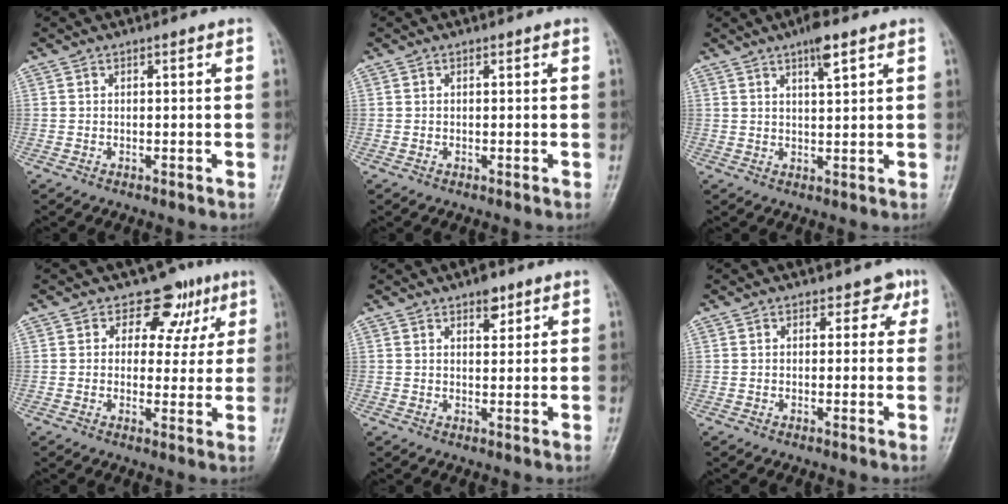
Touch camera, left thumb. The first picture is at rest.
{"total": 0.0}
{"total": 4.6, "force": [2.8, 1.0, 3.5], "torque": [-0.058, -0.009, 0.046]}
{"total": 8.1, "force": [4.3, 6.1, 3.2], "torque": [0.009, -0.009, 0.053]}
{"total": 3.6, "force": [2.3, 1.8, 2.0], "torque": [-0.013, -0.012, 0.033]}
{"total": 3.0, "force": [1.5, 2.4, 1.2], "torque": [0.016, -0.003, 0.012]}